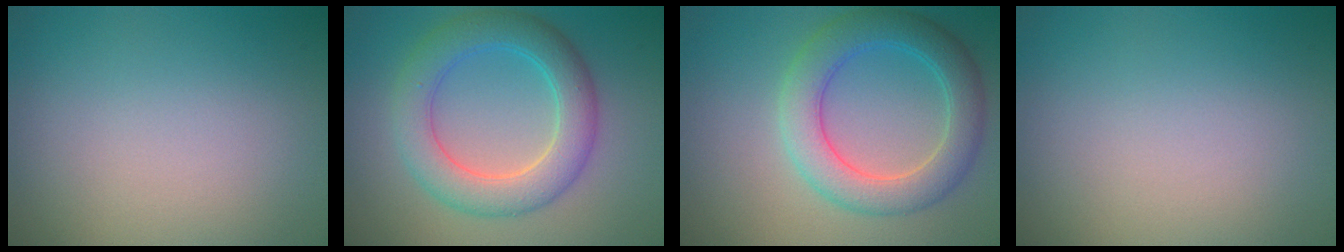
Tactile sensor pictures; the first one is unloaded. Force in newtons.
{"total": 5.6, "press": 5.6, "slide": 0.4}
{"total": 5.2, "press": 5.2, "slide": 0.3}
{"total": 0.0}